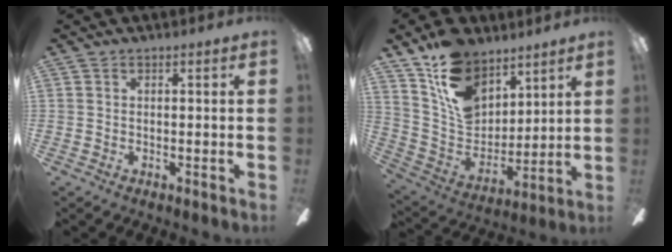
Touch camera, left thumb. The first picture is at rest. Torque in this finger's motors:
{"motor_torque": [0.39, 0.46, 1.28, -1.49, 0.12]}